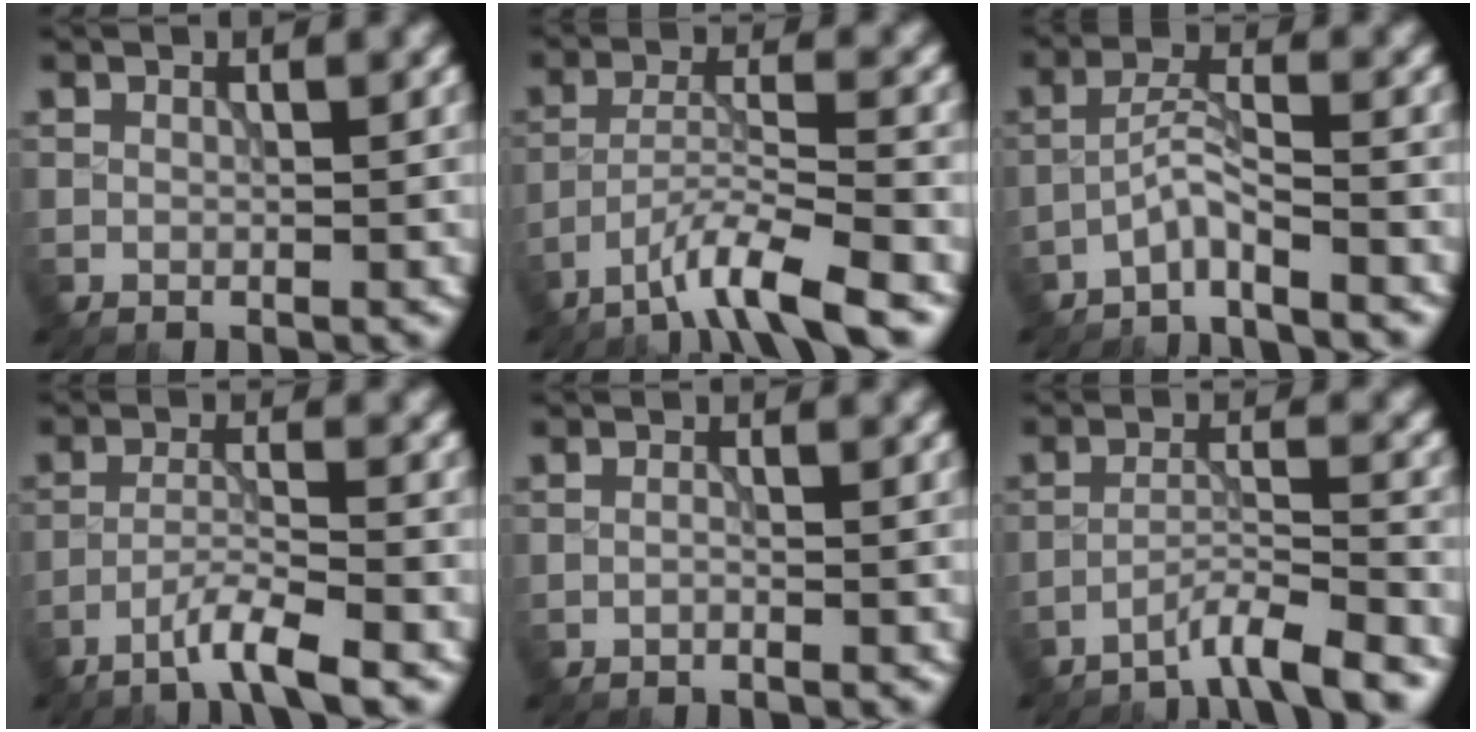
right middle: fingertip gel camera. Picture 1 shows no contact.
{"total": 6.4, "force": [-4.7, 0.6, 4.3], "torque": [-0.069, 0.002, -0.091]}
{"total": 2.7, "force": [-2.3, 0.0, 1.5], "torque": [-0.030, 0.011, -0.054]}
{"total": 4.1, "force": [-2.9, 0.2, 2.9], "torque": [-0.047, 0.006, -0.065]}
{"total": 0.6, "force": [-0.5, 0.0, 0.3], "torque": [-0.004, 0.001, -0.011]}
{"total": 4.3, "force": [-3.6, 0.2, 2.4], "torque": [-0.030, 0.011, -0.075]}